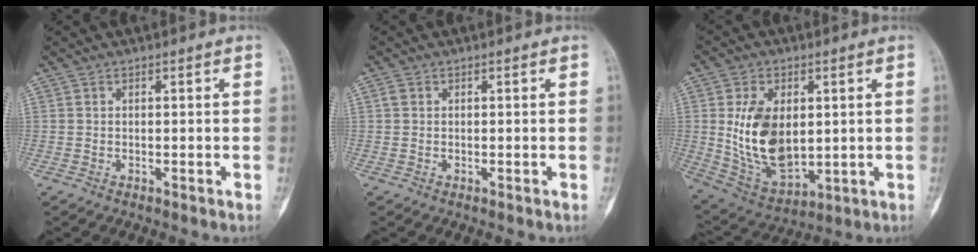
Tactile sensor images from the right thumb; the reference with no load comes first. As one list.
[{"total": 0.8, "force": [0.1, 0.7, 0.4], "torque": [-0.005, 0.001, 0.001]}, {"total": 15.5, "force": [1.5, 9.7, 12.1], "torque": [-0.195, -0.015, 0.047]}]